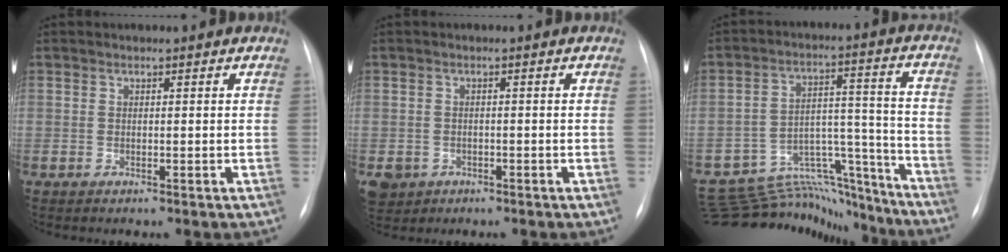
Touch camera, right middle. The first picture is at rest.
{"total": 5.9, "force": [-2.9, 4.9, 1.4], "torque": [-0.035, 0.003, -0.040]}
{"total": 19.2, "force": [-18.4, 5.1, 2.6], "torque": [-0.048, 0.057, -0.266]}